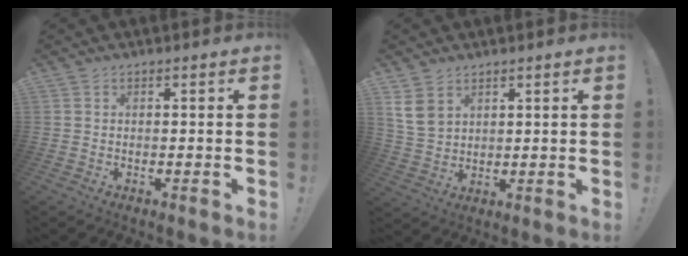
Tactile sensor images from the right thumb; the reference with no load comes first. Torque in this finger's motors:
{"motor_torque": [-0.31, 0.49, 0.43, 0.33, 0.03]}